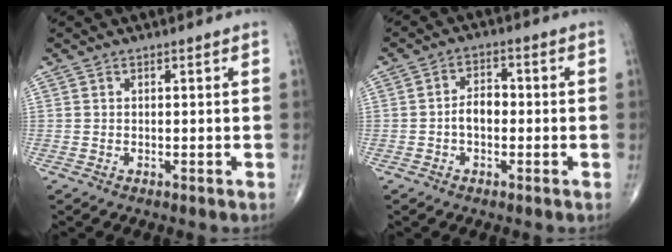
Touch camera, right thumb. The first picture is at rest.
{"total": 4.3, "force": [-0.9, 2.8, 3.2], "torque": [-0.044, 0.019, -0.022]}